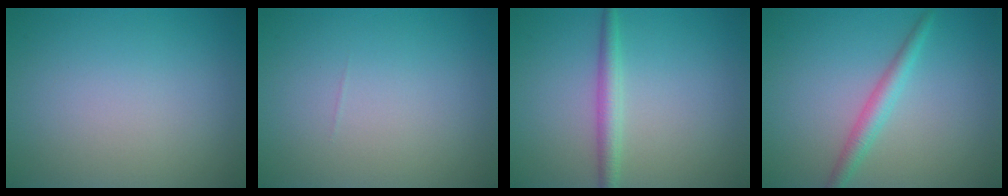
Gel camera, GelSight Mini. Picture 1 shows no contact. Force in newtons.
{"total": 0.0}
{"total": 2.2, "press": 2.2, "slide": 0.0}
{"total": 2.3, "press": 2.3, "slide": 0.0}